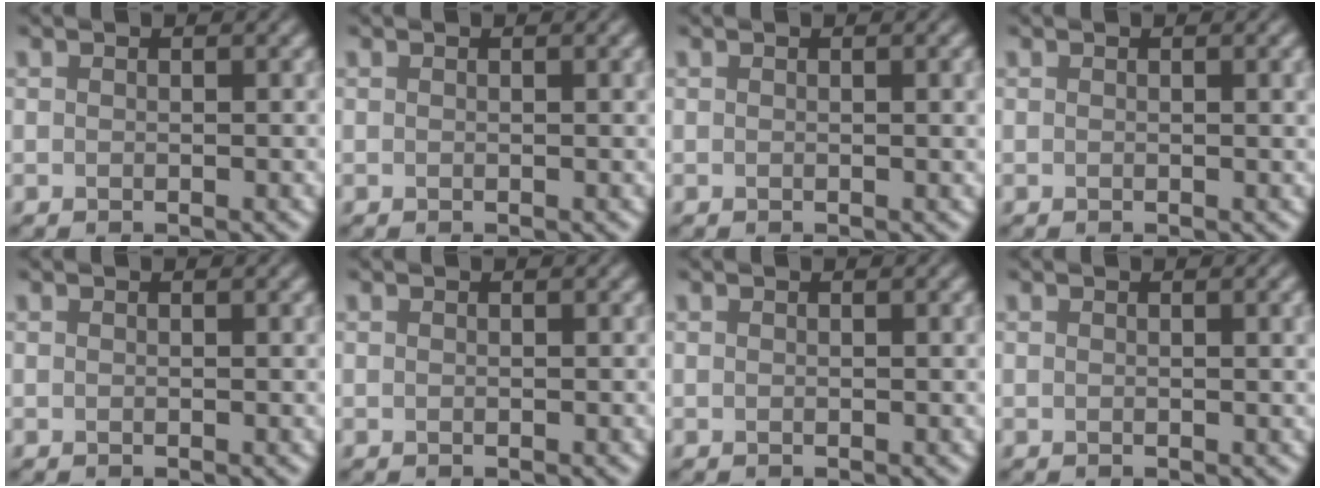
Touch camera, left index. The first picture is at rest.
{"total": 0.8, "force": [0.2, 0.2, 0.8], "torque": [-0.008, 0.001, 0.001]}
{"total": 1.4, "force": [0.3, 0.4, 1.3], "torque": [-0.014, 0.001, 0.001]}
{"total": 1.3, "force": [0.3, 0.4, 1.3], "torque": [-0.013, 0.001, 0.001]}
{"total": 0.0}
{"total": 0.0}
{"total": 0.6, "force": [0.1, 0.1, 0.6], "torque": [-0.007, 0.001, 0.000]}
{"total": 1.5, "force": [0.3, 0.5, 1.4], "torque": [-0.015, 0.002, 0.003]}